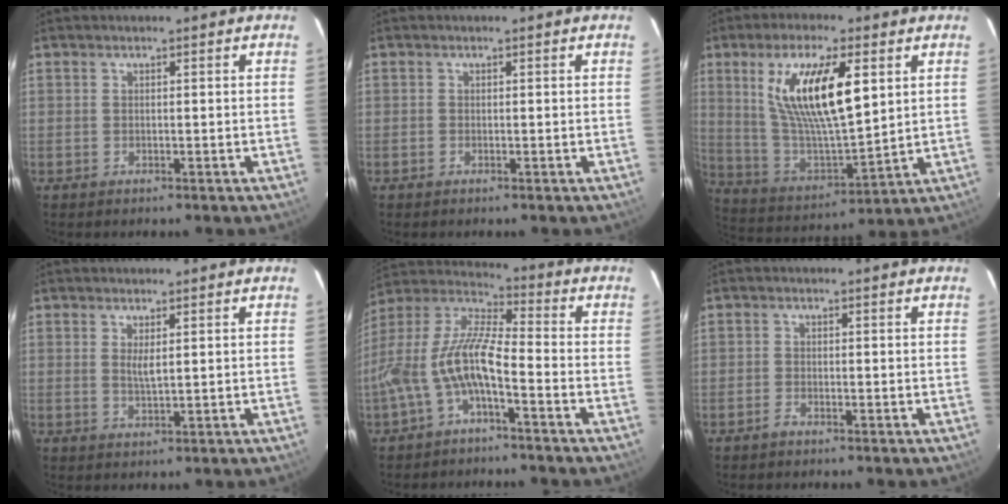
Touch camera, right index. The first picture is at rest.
{"total": 0.0}
{"total": 17.7, "force": [6.0, 5.6, 15.7], "torque": [-0.291, -0.003, 0.122]}
{"total": 2.1, "force": [0.7, 0.5, 2.0], "torque": [-0.036, -0.004, 0.012]}
{"total": 11.7, "force": [-4.5, 2.9, 10.4], "torque": [-0.220, 0.008, -0.089]}
{"total": 1.2, "force": [-1.1, 0.4, 0.5], "torque": [-0.013, -0.001, -0.024]}